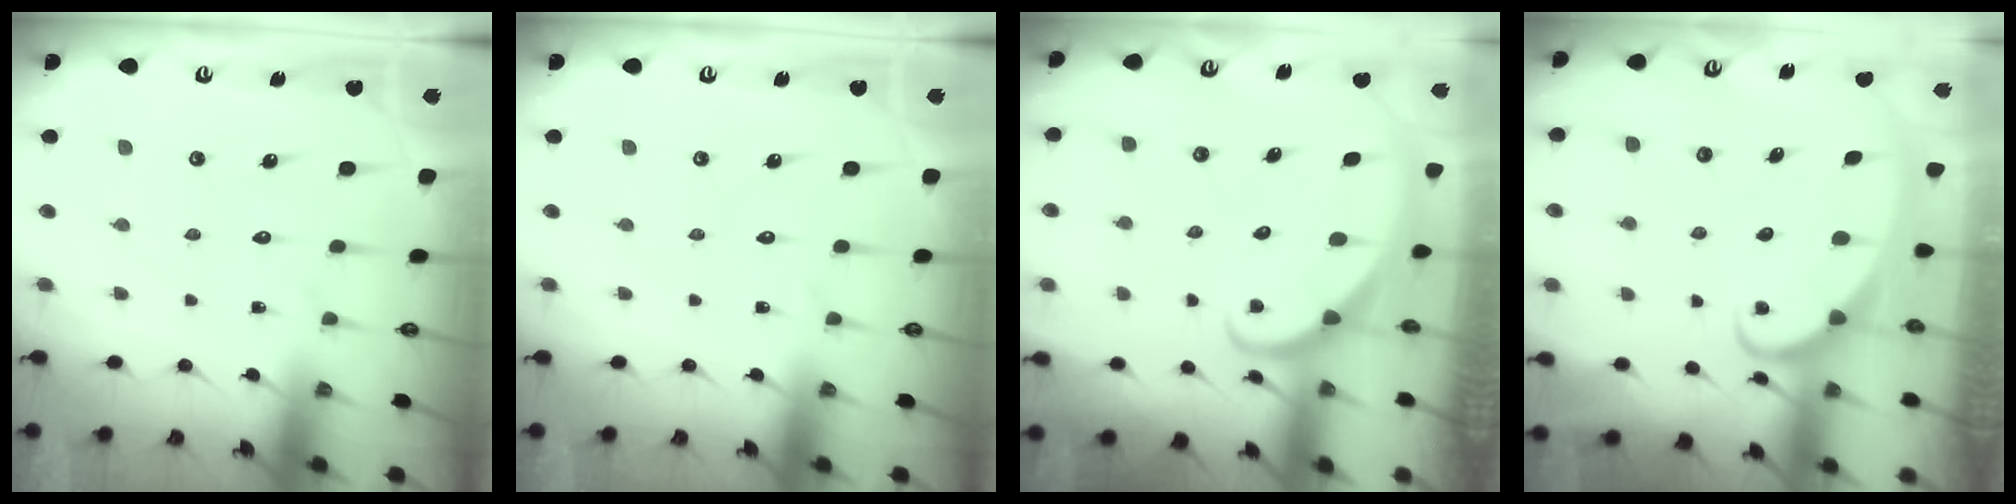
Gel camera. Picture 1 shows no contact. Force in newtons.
{"total": 0.0}
{"total": 2.0, "press": 2.0, "slide": 0.0}
{"total": 2.6, "press": 2.6, "slide": 0.3}